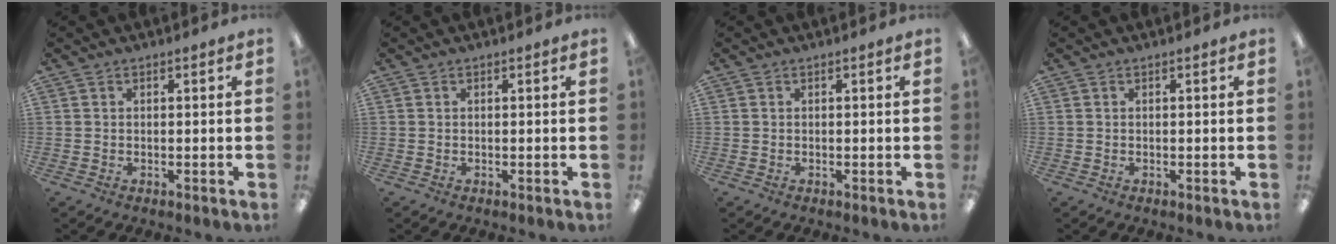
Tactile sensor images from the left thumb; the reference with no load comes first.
{"total": 0.0}
{"total": 0.0}
{"total": 0.0}